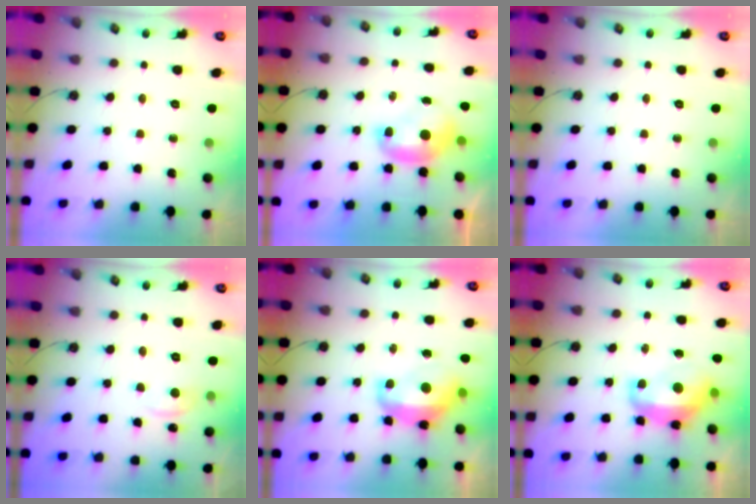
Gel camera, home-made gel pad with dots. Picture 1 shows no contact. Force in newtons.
{"total": 1.9, "press": 1.9, "slide": 0.2}
{"total": 0.0}
{"total": 0.9, "press": 0.6, "slide": 0.7}
{"total": 6.7, "press": 6.6, "slide": 1.1}
{"total": 6.7, "press": 6.6, "slide": 1.1}